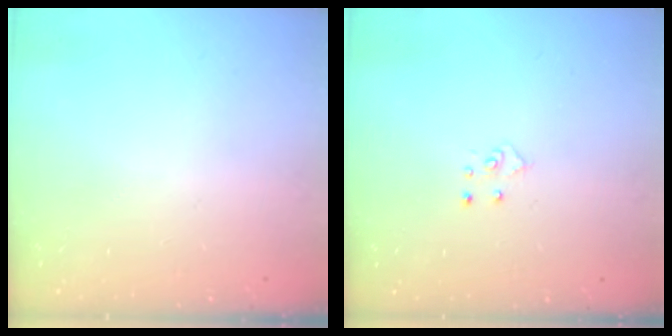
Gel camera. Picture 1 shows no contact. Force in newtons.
{"total": 4.2, "press": 4.2, "slide": 0.4}